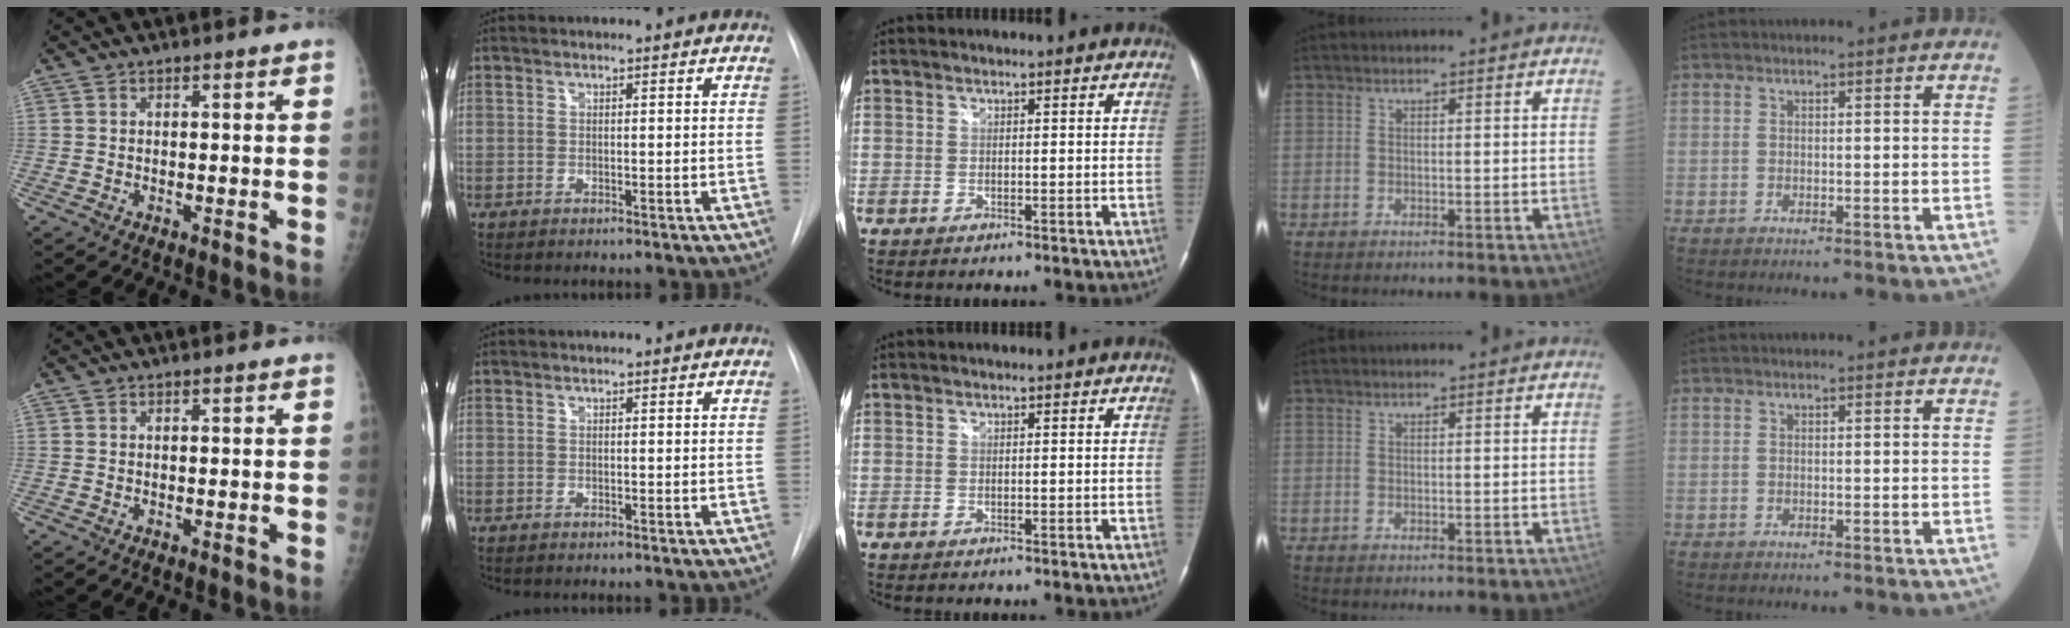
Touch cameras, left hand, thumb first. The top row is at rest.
{}